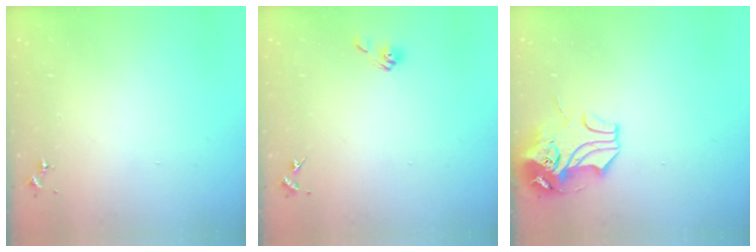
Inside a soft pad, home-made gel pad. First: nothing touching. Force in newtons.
{"total": 5.8, "press": 5.3, "slide": 2.3}
{"total": 10.3, "press": 10.2, "slide": 1.7}